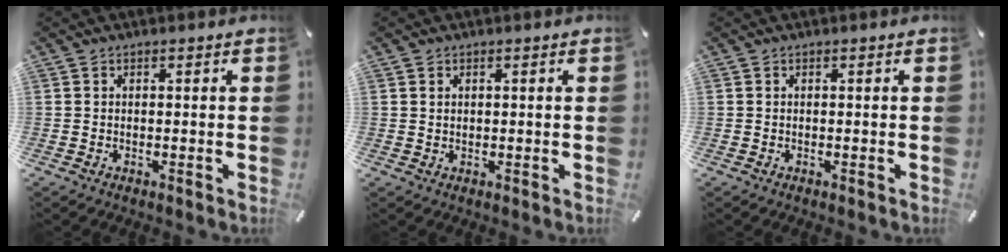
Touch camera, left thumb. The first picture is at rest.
{"total": 0.8, "force": [0.4, 0.6, 0.4], "torque": [-0.007, 0.002, 0.006]}
{"total": 0.0}